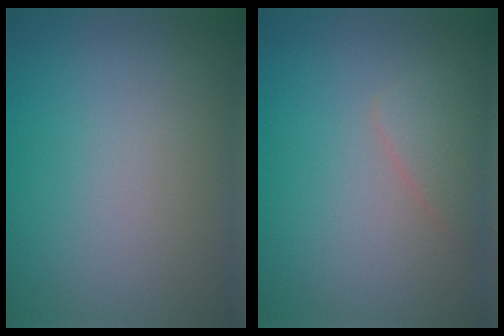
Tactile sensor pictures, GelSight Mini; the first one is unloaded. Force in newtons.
{"total": 1.7, "press": 1.7, "slide": 0.1}